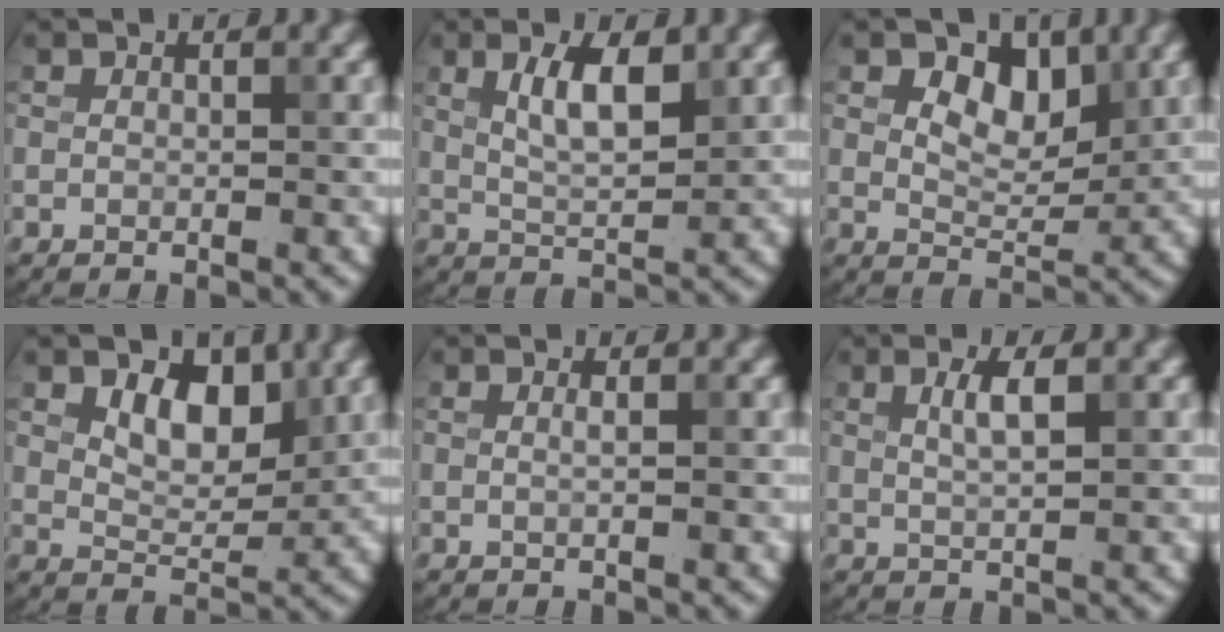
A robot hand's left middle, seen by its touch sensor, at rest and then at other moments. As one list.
[{"total": 4.2, "force": [1.7, 1.4, 3.5], "torque": [-0.070, 0.002, 0.030]}, {"total": 4.5, "force": [1.9, 2.7, 3.0], "torque": [-0.043, -0.003, 0.022]}, {"total": 4.6, "force": [2.0, 2.7, 3.2], "torque": [-0.055, -0.006, 0.029]}, {"total": 0.8, "force": [0.1, 0.3, 0.7], "torque": [-0.010, 0.001, -0.004]}, {"total": 2.4, "force": [0.9, 0.6, 2.2], "torque": [-0.039, 0.002, 0.016]}]